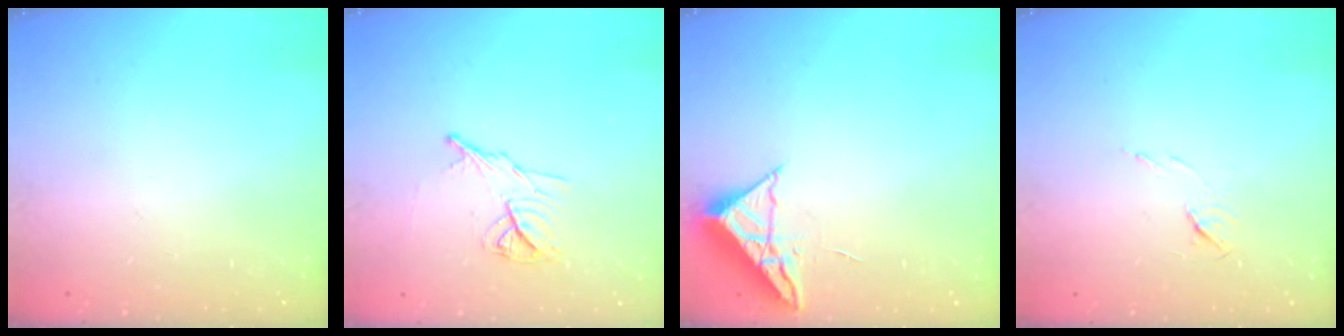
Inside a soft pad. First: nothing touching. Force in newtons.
{"total": 10.0, "press": 10.0, "slide": 0.1}
{"total": 6.9, "press": 6.9, "slide": 0.3}
{"total": 5.1, "press": 5.0, "slide": 0.8}